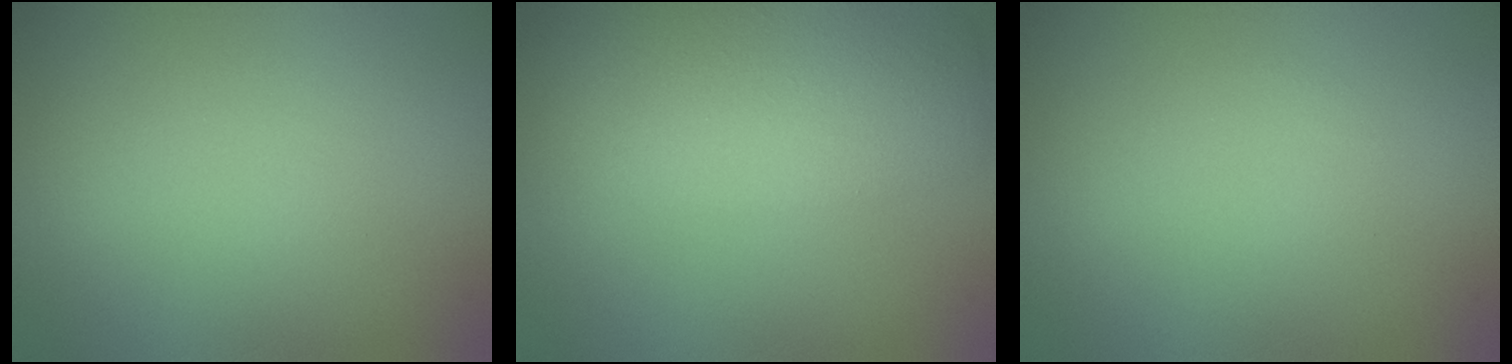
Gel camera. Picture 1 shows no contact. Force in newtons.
{"total": 8.1, "press": 8.1, "slide": 0.5}
{"total": 0.0}